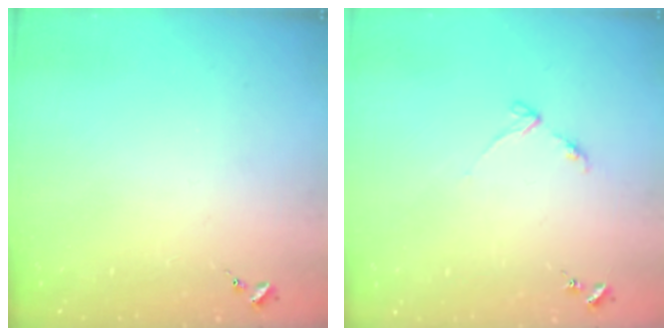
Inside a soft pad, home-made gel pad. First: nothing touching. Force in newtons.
{"total": 3.6, "press": 3.5, "slide": 0.4}